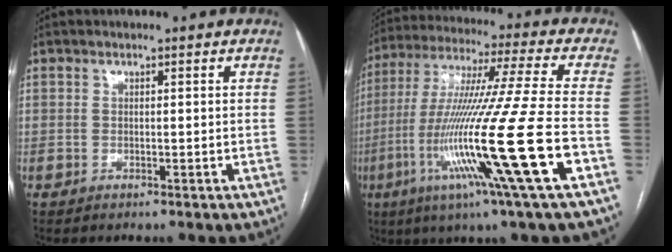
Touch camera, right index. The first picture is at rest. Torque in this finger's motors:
{"motor_torque": [0.76, -0.52, 1.05, 0.21]}